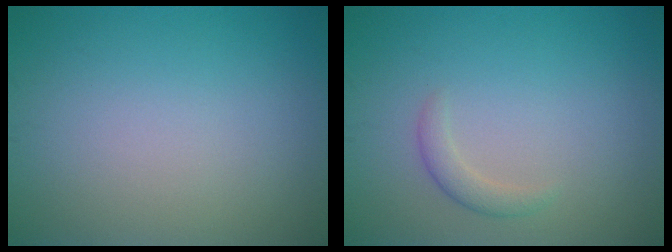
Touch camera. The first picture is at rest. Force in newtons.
{"total": 1.4, "press": 1.4, "slide": 0.1}